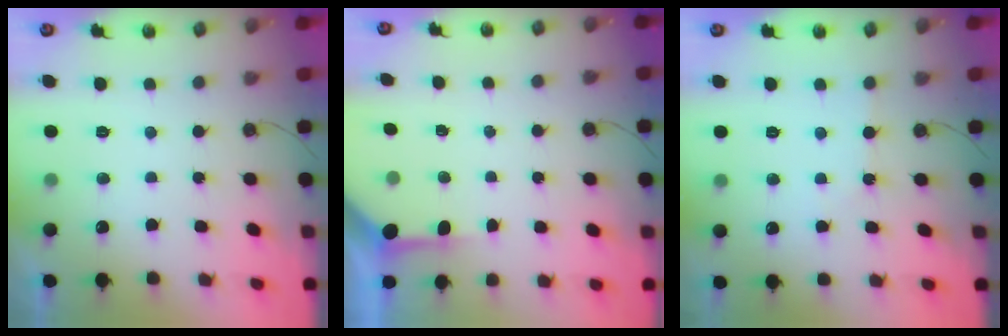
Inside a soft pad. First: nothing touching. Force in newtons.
{"total": 3.9, "press": 3.9, "slide": 0.2}
{"total": 1.9, "press": 1.8, "slide": 0.3}